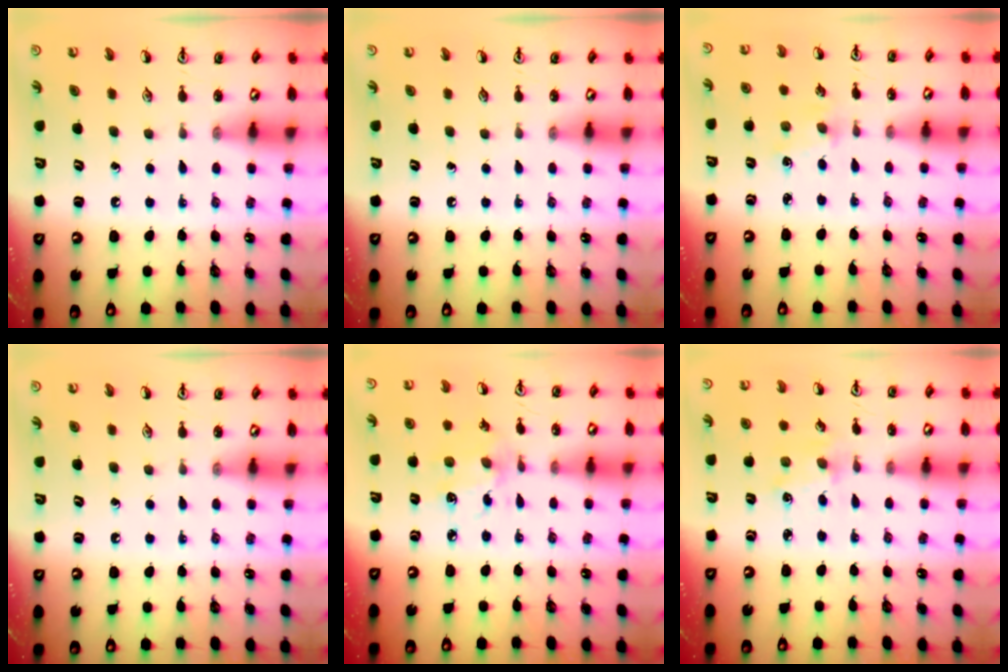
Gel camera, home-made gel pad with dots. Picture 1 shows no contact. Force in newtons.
{"total": 0.0}
{"total": 2.2, "press": 2.1, "slide": 0.3}
{"total": 0.0}
{"total": 7.8, "press": 7.8, "slide": 0.6}
{"total": 1.9, "press": 1.9, "slide": 0.3}